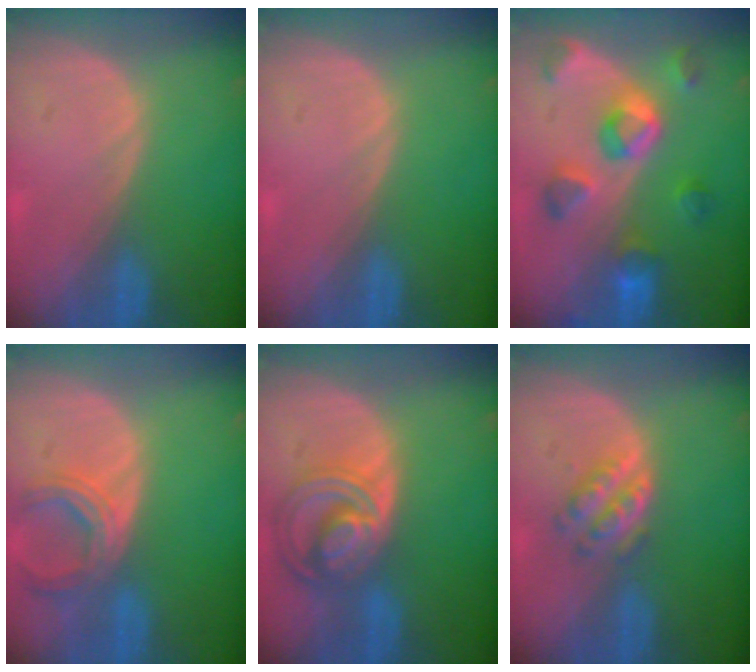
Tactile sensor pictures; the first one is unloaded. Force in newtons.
{"total": 0.0}
{"total": 8.4, "press": 8.1, "slide": 2.3}
{"total": 6.0, "press": 5.6, "slide": 2.3}
{"total": 8.7, "press": 7.5, "slide": 4.4}
{"total": 4.2, "press": 4.2, "slide": 0.1}